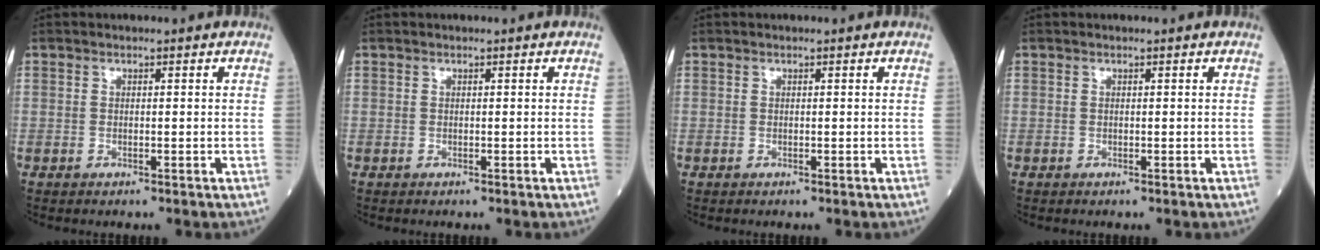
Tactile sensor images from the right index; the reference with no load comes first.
{"total": 0.0}
{"total": 0.0}
{"total": 0.0}